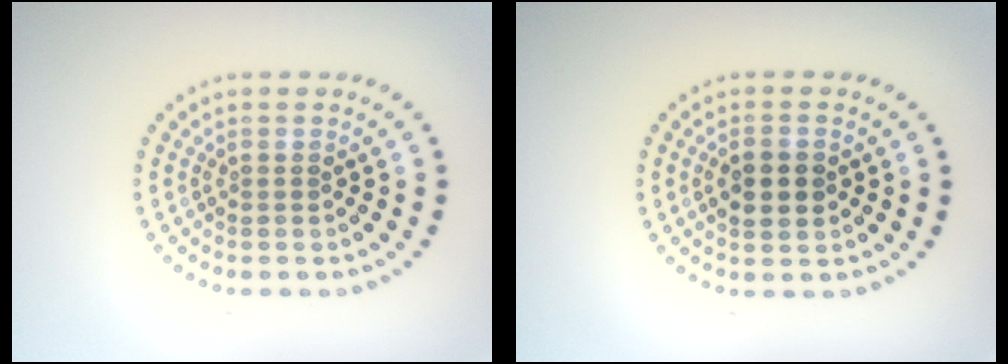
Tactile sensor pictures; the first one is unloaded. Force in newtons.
{"total": 2.7, "press": 2.7, "slide": 0.2}